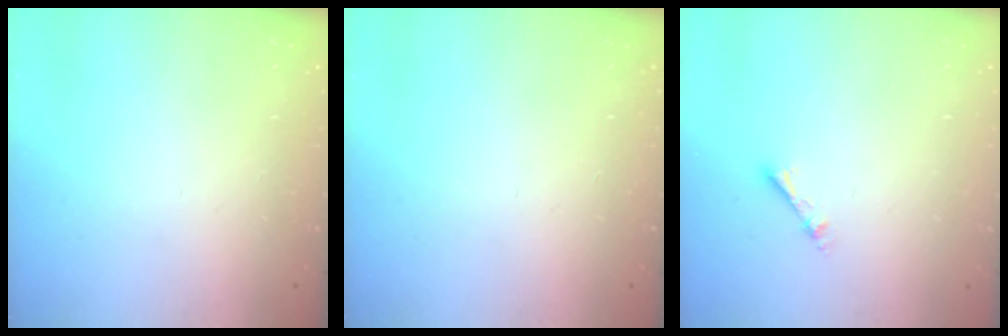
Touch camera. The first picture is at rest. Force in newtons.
{"total": 0.0}
{"total": 3.3, "press": 3.2, "slide": 0.4}